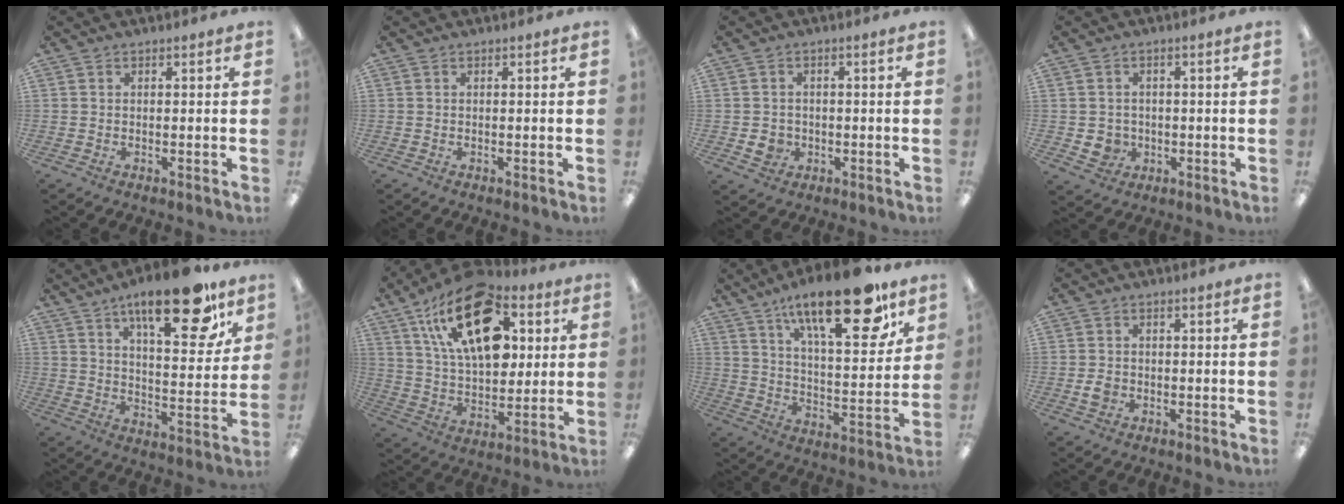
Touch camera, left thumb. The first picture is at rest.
{"total": 0.0}
{"total": 3.9, "force": [-1.0, 3.5, 1.5], "torque": [-0.023, 0.000, -0.017]}
{"total": 3.9, "force": [-0.7, 3.7, 1.1], "torque": [-0.014, 0.004, -0.010]}
{"total": 19.9, "force": [13.1, 6.9, 13.3], "torque": [-0.188, -0.073, 0.206]}
{"total": 23.2, "force": [10.6, 12.9, 16.1], "torque": [-0.269, -0.039, 0.179]}
{"total": 23.2, "force": [15.1, 7.9, 15.8], "torque": [-0.231, -0.090, 0.242]}
{"total": 2.5, "force": [-0.6, 2.1, 1.3], "torque": [-0.013, 0.000, -0.012]}